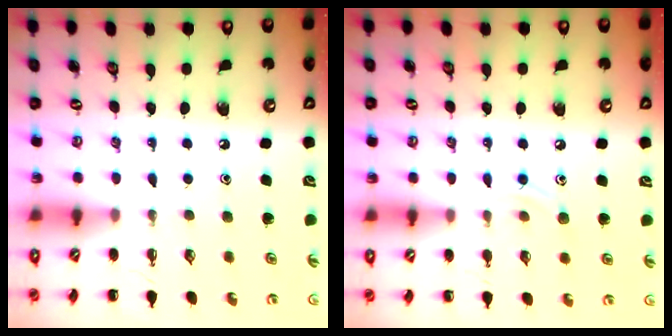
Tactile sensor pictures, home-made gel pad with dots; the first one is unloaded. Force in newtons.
{"total": 8.3, "press": 8.1, "slide": 1.8}